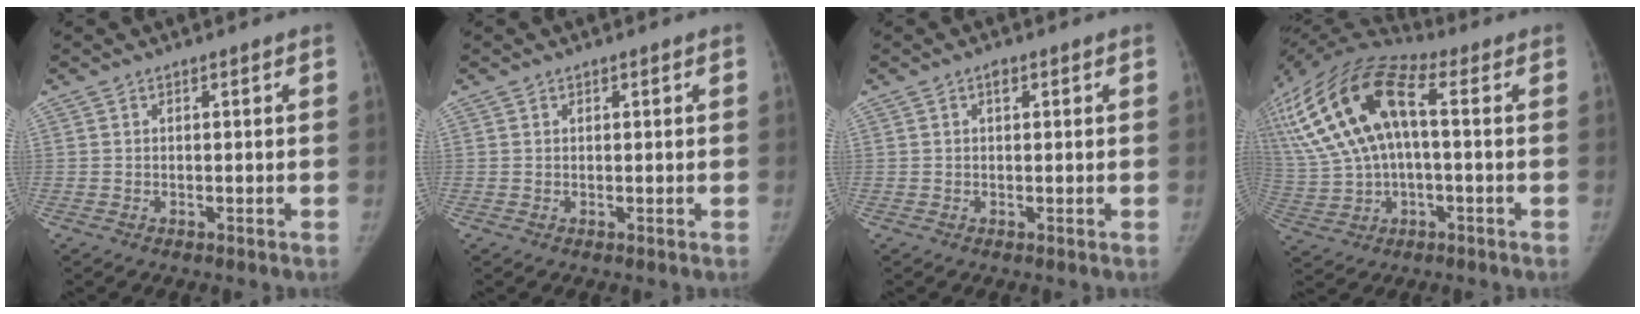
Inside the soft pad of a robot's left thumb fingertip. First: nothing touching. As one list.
[{"total": 0.5, "force": [0.2, 0.5, 0.1], "torque": [0.007, 0.001, 0.001]}, {"total": 1.4, "force": [0.5, 0.9, 0.9], "torque": [-0.008, 0.001, 0.005]}, {"total": 24.5, "force": [4.6, 12.8, 20.4], "torque": [-0.459, 0.042, 0.080]}]